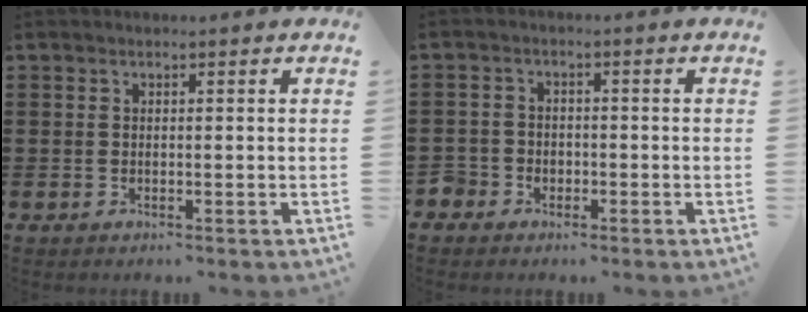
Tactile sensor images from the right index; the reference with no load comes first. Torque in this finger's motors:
{"motor_torque": [-0.30, 0.72, 0.01, -0.01]}